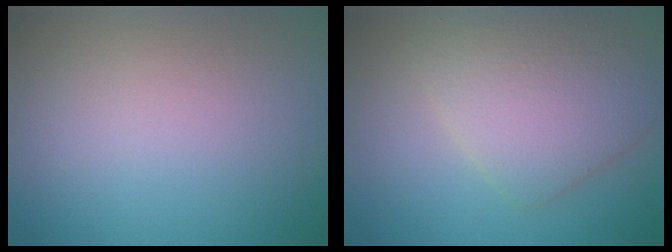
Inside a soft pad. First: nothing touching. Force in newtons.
{"total": 4.9, "press": 4.9, "slide": 0.2}